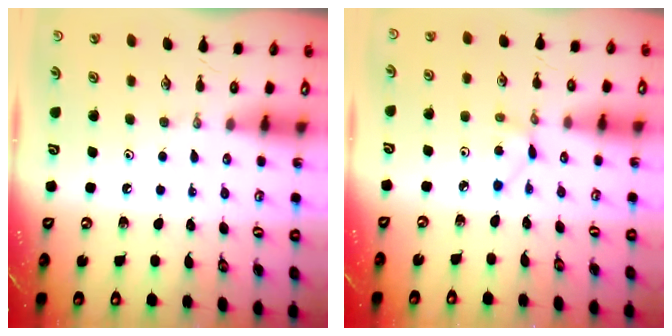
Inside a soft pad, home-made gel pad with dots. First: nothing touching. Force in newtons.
{"total": 2.4, "press": 2.4, "slide": 0.3}